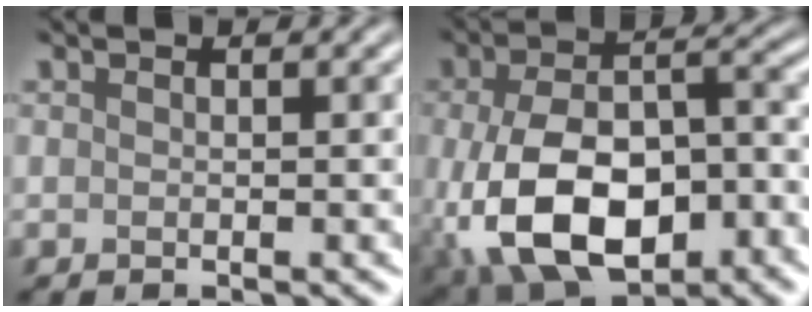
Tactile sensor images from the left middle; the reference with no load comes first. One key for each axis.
{"total": 13.9, "fx": -4.6, "fy": 7.5, "fz": 10.8, "tx": -0.212, "ty": -0.022, "tz": -0.079}